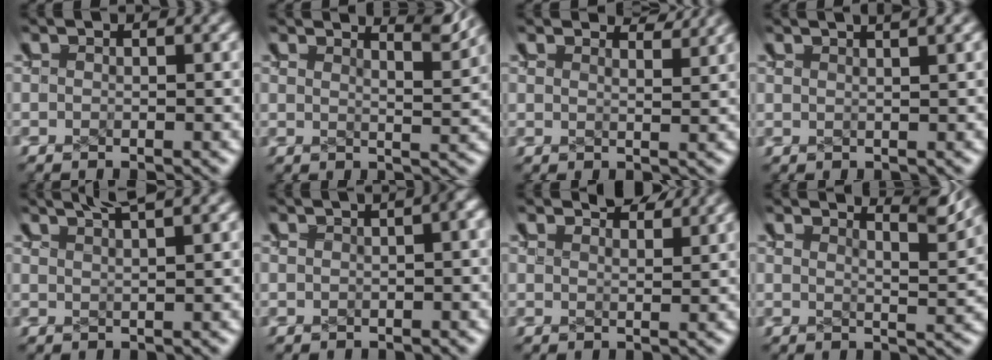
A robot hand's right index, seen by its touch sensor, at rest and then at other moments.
{"total": 4.0, "force": [3.6, -0.5, 1.5], "torque": [-0.010, -0.001, 0.061]}
{"total": 2.7, "force": [2.7, -0.6, 0.0], "torque": [-0.003, -0.002, 0.047]}
{"total": 1.5, "force": [1.4, -0.6, 0.2], "torque": [-0.002, 0.004, 0.026]}
{"total": 3.0, "force": [2.8, -0.3, 1.0], "torque": [-0.010, 0.010, 0.048]}
{"total": 0.9, "force": [0.2, 0.4, 0.8], "torque": [-0.001, 0.015, -0.002]}
{"total": 2.3, "force": [2.2, -0.6, 0.0], "torque": [0.004, 0.001, 0.040]}
{"total": 4.5, "force": [4.0, -0.3, 2.1], "torque": [-0.014, 0.001, 0.064]}